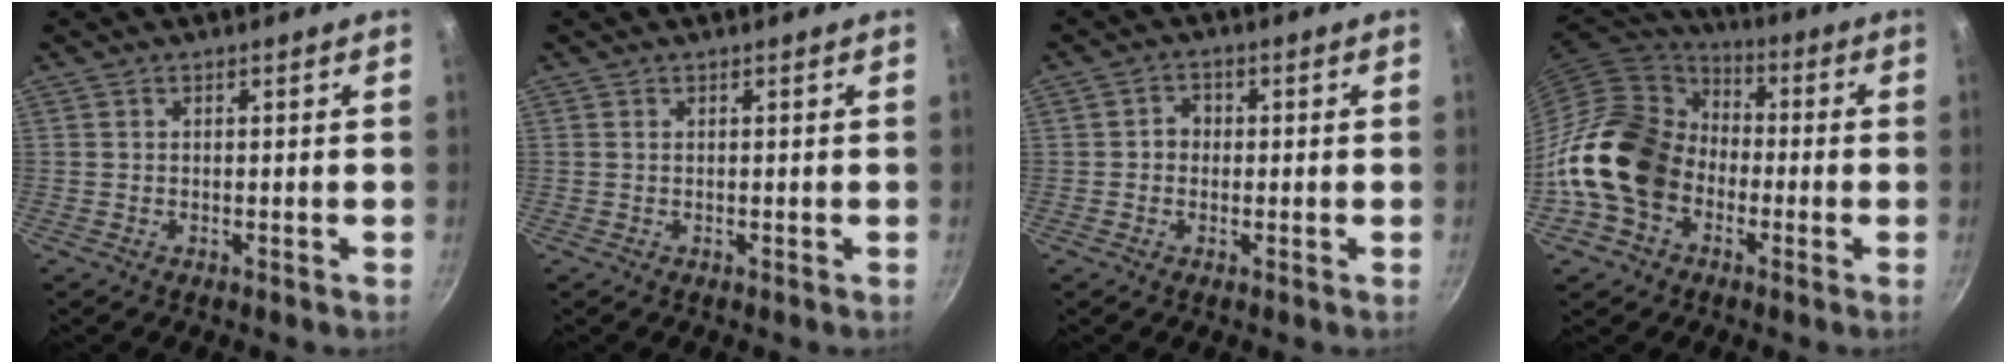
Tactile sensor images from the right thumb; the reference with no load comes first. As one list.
[{"total": 0.0}, {"total": 2.8, "force": [-0.2, 2.5, 1.2], "torque": [-0.001, 0.010, -0.007]}, {"total": 18.3, "force": [-3.7, 14.6, 10.5], "torque": [-0.160, 0.047, -0.075]}]